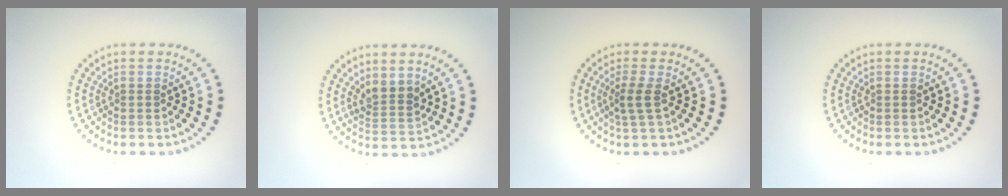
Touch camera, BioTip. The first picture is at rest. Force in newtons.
{"total": 2.2, "press": 1.9, "slide": 1.2}
{"total": 2.0, "press": 1.4, "slide": 1.4}
{"total": 0.0}